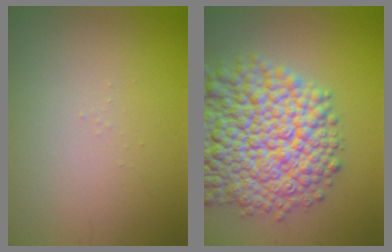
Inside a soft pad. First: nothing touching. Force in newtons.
{"total": 14.5, "press": 14.5, "slide": 0.5}